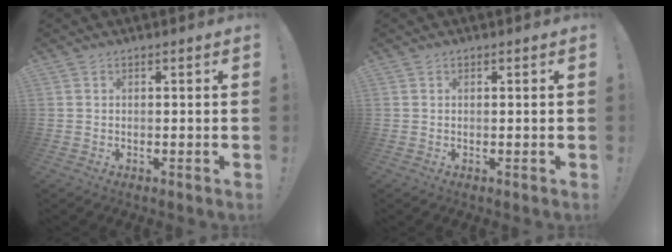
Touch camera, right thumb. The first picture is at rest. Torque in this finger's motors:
{"motor_torque": [-0.33, -0.15, 0.27, -0.15, -0.02]}